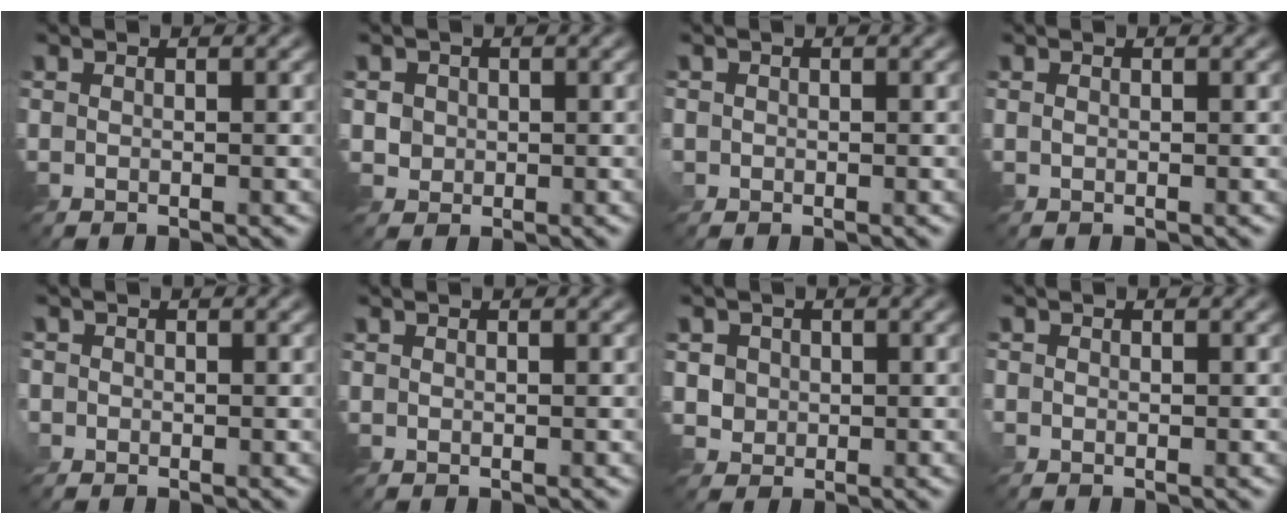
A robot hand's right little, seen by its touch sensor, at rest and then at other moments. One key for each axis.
{"total": 2.3, "fx": 0.6, "fy": 2.0, "fz": 0.8, "tx": -0.028, "ty": 0.001, "tz": 0.021}
{"total": 1.1, "fx": -0.1, "fy": 1.0, "fz": 0.2, "tx": -0.004, "ty": -0.003, "tz": -0.004}
{"total": 0.0}
{"total": 1.2, "fx": -0.3, "fy": 1.1, "fz": 0.2, "tx": -0.004, "ty": 0.001, "tz": -0.010}
{"total": 0.0}
{"total": 2.8, "fx": 0.8, "fy": 2.5, "fz": 1.0, "tx": -0.029, "ty": 0.002, "tz": 0.020}
{"total": 0.7, "fx": -0.3, "fy": 0.6, "fz": 0.2, "tx": -0.005, "ty": 0.002, "tz": -0.011}